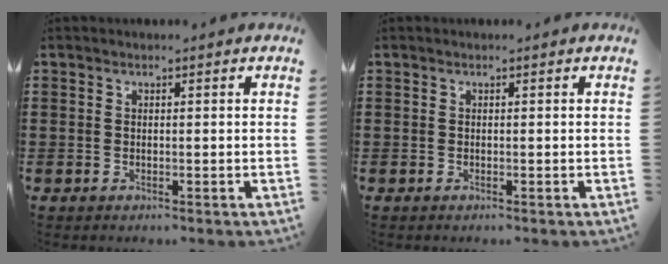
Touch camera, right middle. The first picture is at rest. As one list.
[{"total": 0.0}]